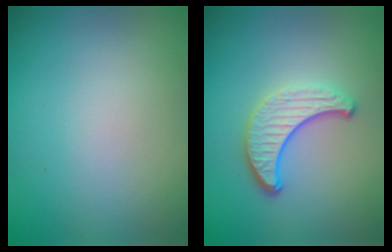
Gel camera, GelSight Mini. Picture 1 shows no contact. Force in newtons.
{"total": 4.0, "press": 2.9, "slide": 2.7}